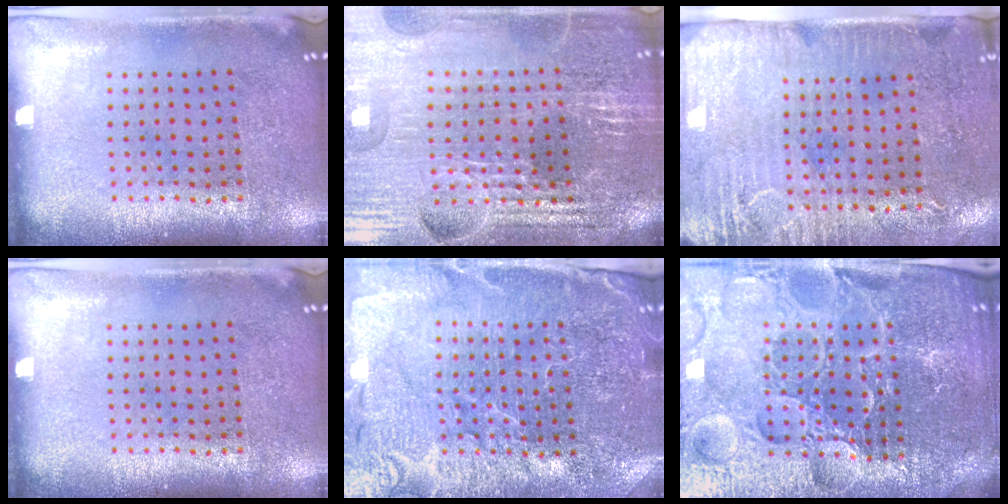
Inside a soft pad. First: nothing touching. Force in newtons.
{"total": 4.2, "press": 4.0, "slide": 1.1}
{"total": 3.0, "press": 2.5, "slide": 1.7}
{"total": 0.0}
{"total": 4.2, "press": 3.9, "slide": 1.3}
{"total": 6.0, "press": 5.4, "slide": 2.6}